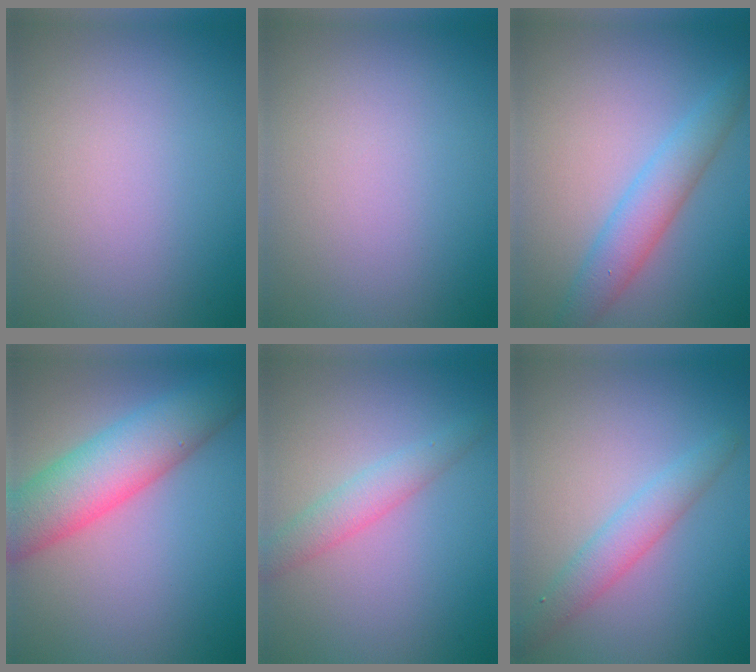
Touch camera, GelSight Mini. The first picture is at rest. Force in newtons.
{"total": 0.0}
{"total": 3.6, "press": 3.6, "slide": 0.1}
{"total": 7.9, "press": 7.9, "slide": 0.3}
{"total": 2.4, "press": 2.4, "slide": 0.0}
{"total": 2.8, "press": 2.8, "slide": 0.1}